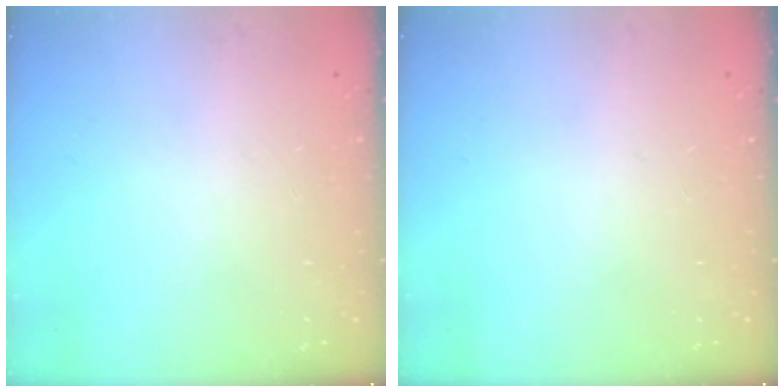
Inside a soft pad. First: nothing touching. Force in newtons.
{"total": 0.0}